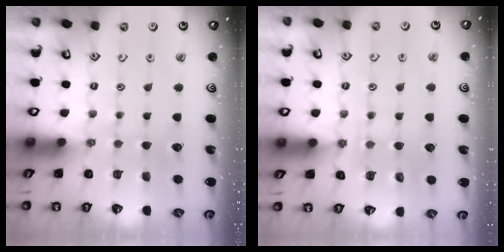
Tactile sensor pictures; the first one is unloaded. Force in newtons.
{"total": 6.0, "press": 5.9, "slide": 0.7}